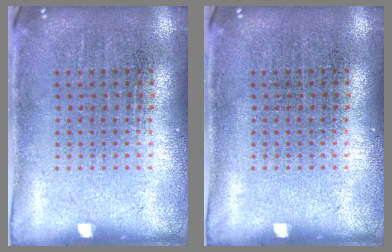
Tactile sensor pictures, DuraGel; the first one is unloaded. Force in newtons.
{"total": 0.0}